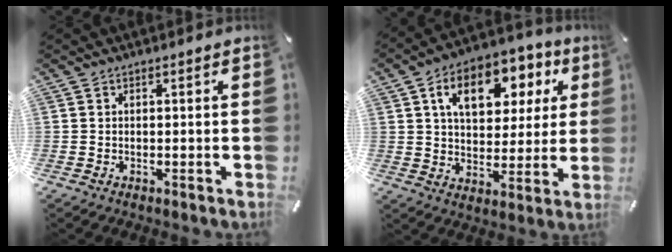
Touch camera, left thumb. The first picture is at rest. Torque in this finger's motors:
{"motor_torque": [0.47, 0.66, 0.18, -0.33, 0.22]}